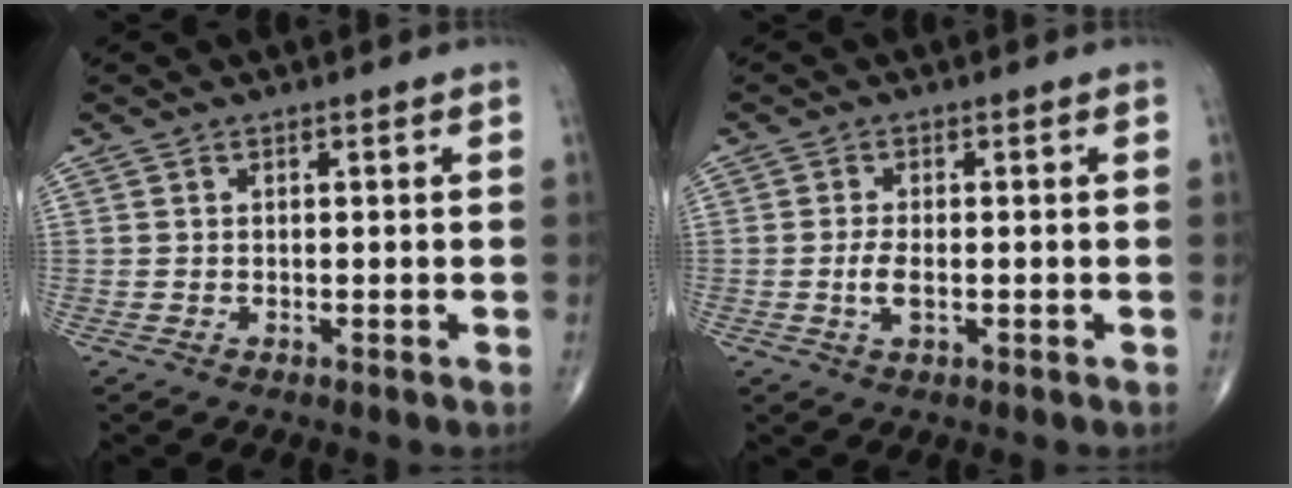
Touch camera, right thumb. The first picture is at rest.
{"total": 3.0, "force": [-0.5, 1.3, 2.7], "torque": [-0.058, -0.003, -0.012]}